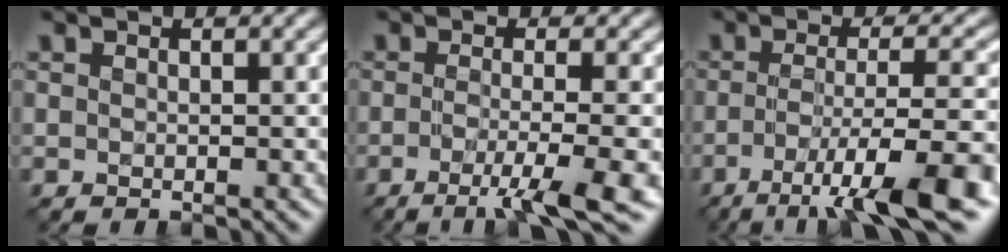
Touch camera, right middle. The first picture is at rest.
{"total": 5.5, "force": [-2.2, 0.8, 5.0], "torque": [-0.076, -0.010, -0.044]}
{"total": 9.4, "force": [-4.3, 1.8, 8.1], "torque": [-0.126, -0.001, -0.071]}